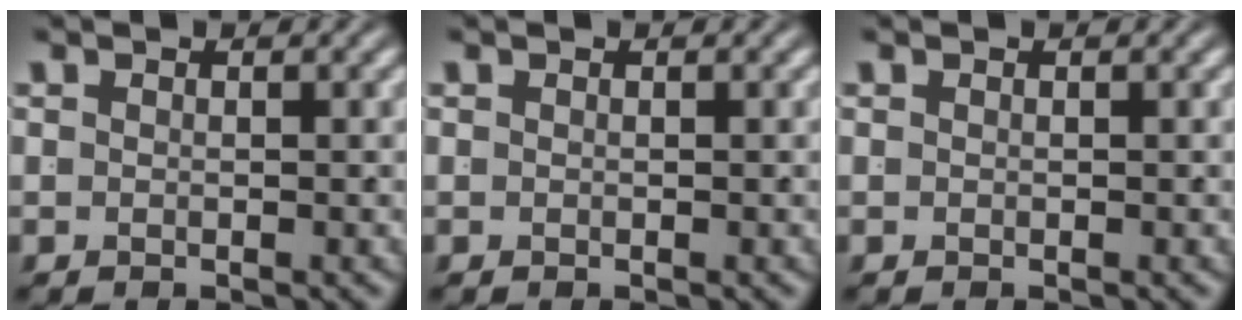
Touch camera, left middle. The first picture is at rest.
{"total": 0.0}
{"total": 0.0}